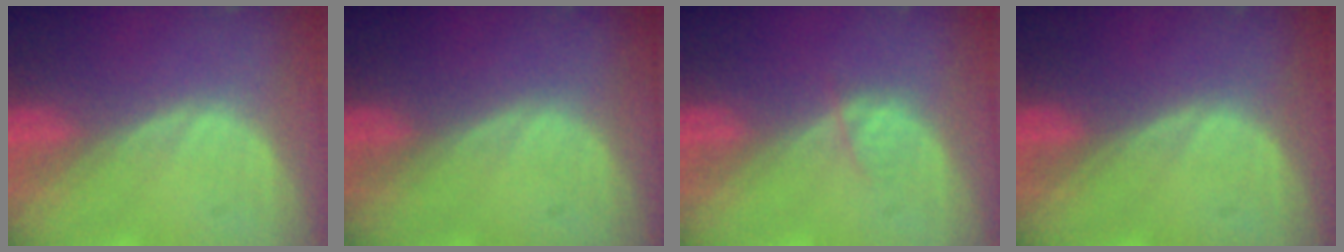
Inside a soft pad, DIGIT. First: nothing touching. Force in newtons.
{"total": 0.0}
{"total": 1.2, "press": 1.2, "slide": 0.2}
{"total": 0.0}